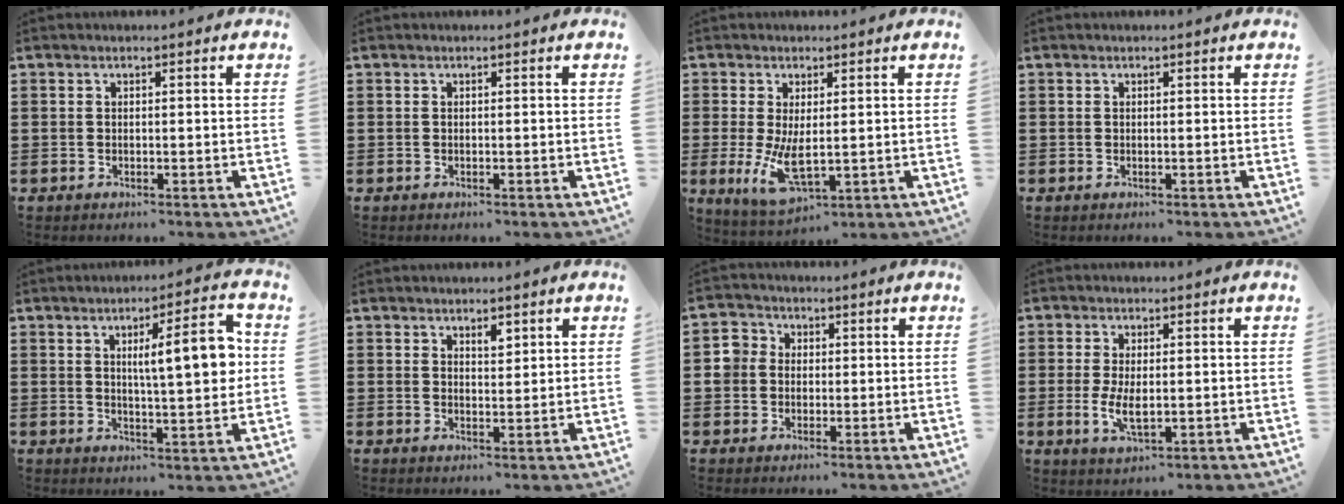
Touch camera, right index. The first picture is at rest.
{"total": 0.0}
{"total": 7.3, "force": [-0.2, 3.0, 6.6], "torque": [-0.129, -0.024, -0.003]}
{"total": 0.0}
{"total": 9.4, "force": [2.0, 2.0, 9.0], "torque": [-0.138, -0.009, 0.024]}
{"total": 2.1, "force": [1.6, 0.8, 1.0], "torque": [-0.006, -0.004, 0.026]}
{"total": 3.7, "force": [-0.2, 3.6, 0.7], "torque": [-0.036, 0.010, -0.011]}
{"total": 4.8, "force": [-0.4, 2.2, 4.3], "torque": [-0.093, -0.003, -0.009]}